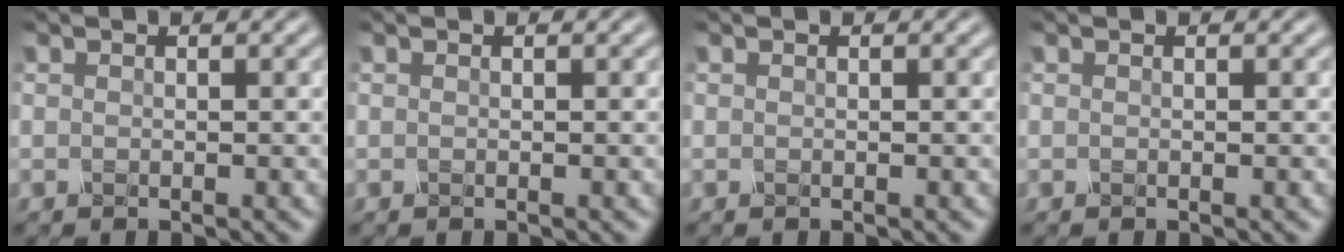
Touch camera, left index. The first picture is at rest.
{"total": 0.0}
{"total": 0.0}
{"total": 0.0}